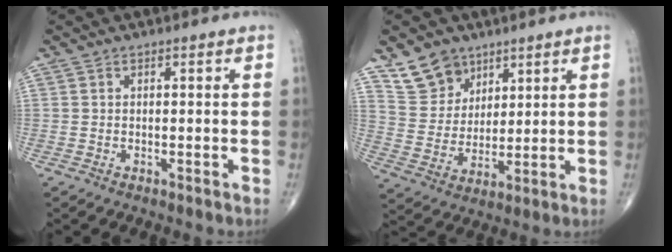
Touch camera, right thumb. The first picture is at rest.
{"total": 9.4, "force": [6.5, 6.4, 2.2], "torque": [-0.012, -0.041, 0.133]}